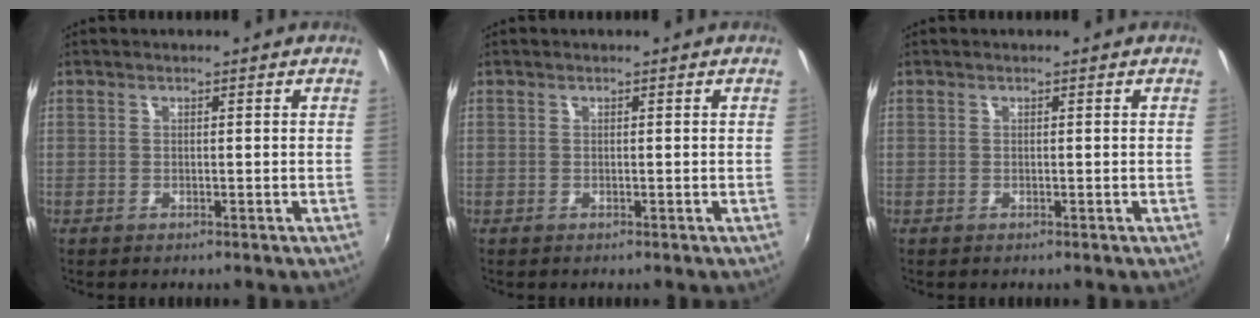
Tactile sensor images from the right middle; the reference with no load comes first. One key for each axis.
{"total": 0.0}
{"total": 0.0}